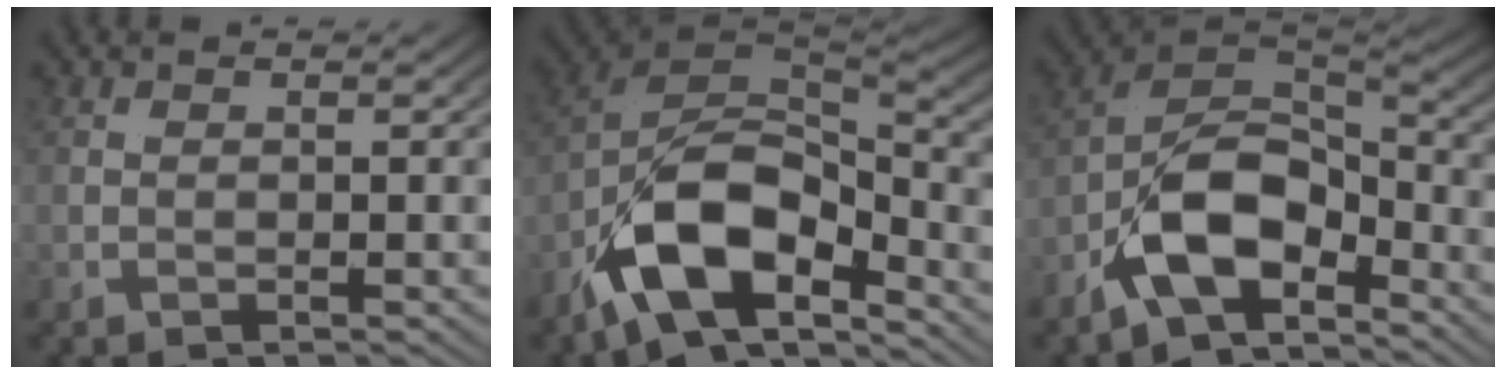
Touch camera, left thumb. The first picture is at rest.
{"total": 12.5, "force": [-3.5, 6.8, 9.9], "torque": [-0.209, -0.017, -0.048]}
{"total": 10.2, "force": [-3.7, 5.4, 7.8], "torque": [-0.178, -0.015, -0.053]}